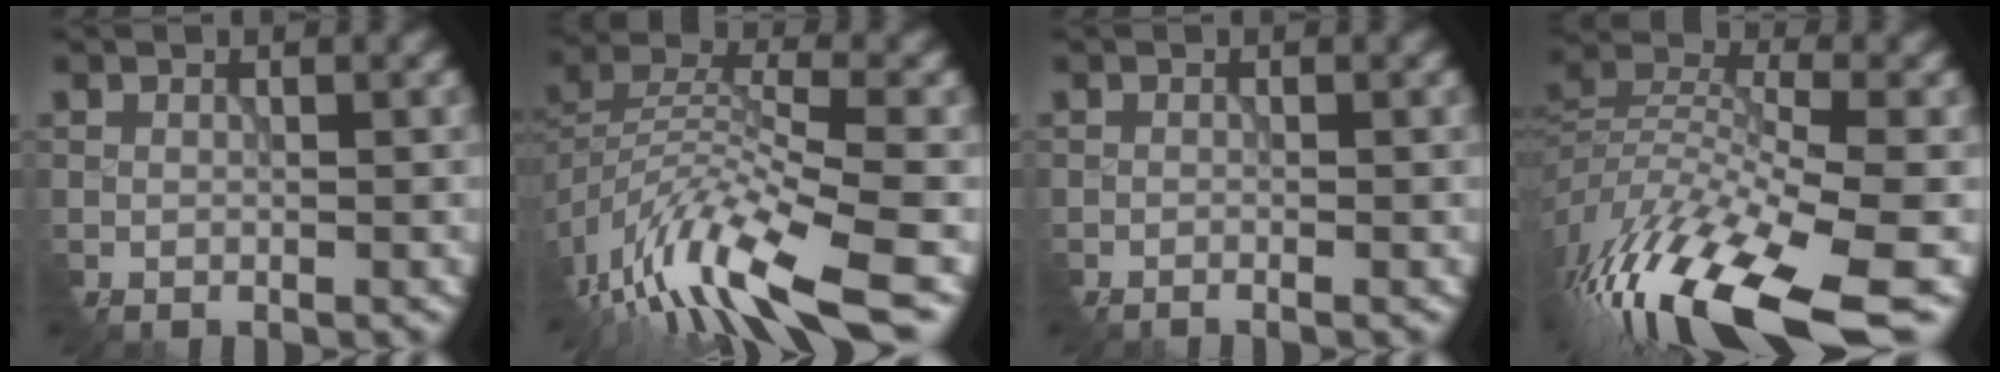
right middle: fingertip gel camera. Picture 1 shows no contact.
{"total": 10.8, "force": [-7.7, 2.8, 7.1], "torque": [-0.135, 0.005, -0.139]}
{"total": 1.1, "force": [-0.8, 0.2, 0.8], "torque": [-0.018, -0.004, -0.014]}
{"total": 14.1, "force": [-8.9, 4.4, 10.0], "torque": [-0.221, -0.003, -0.155]}